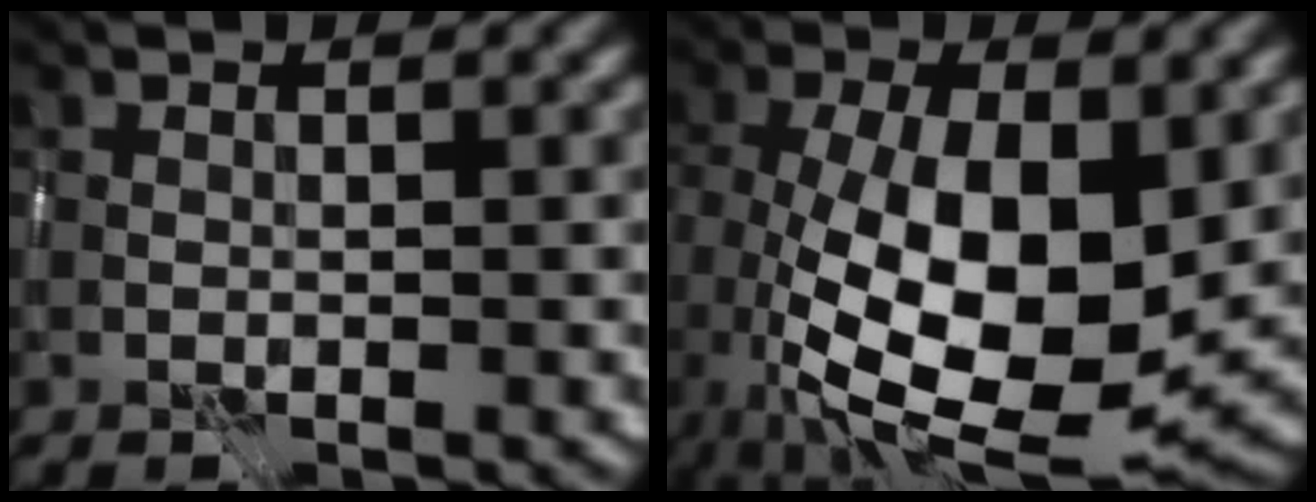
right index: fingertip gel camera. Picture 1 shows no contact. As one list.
[{"total": 12.7, "force": [-1.4, 5.5, 11.3], "torque": [-0.199, -0.020, -0.025]}]